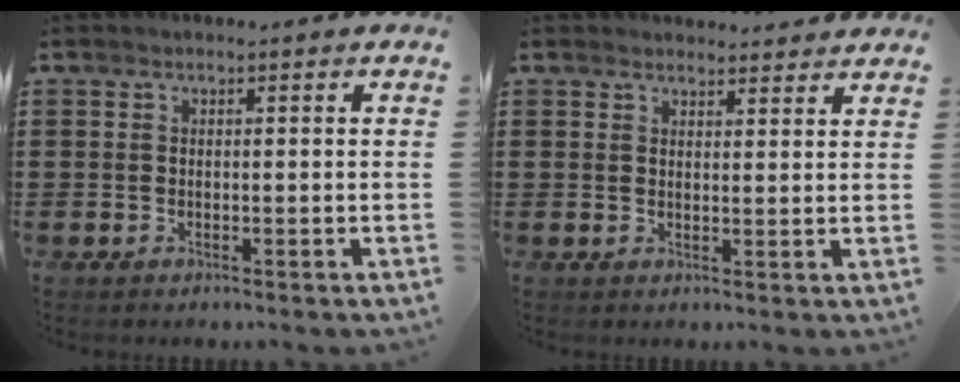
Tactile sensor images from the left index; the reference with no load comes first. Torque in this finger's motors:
{"motor_torque": [1.52, -0.61, 0.13, 0.02]}